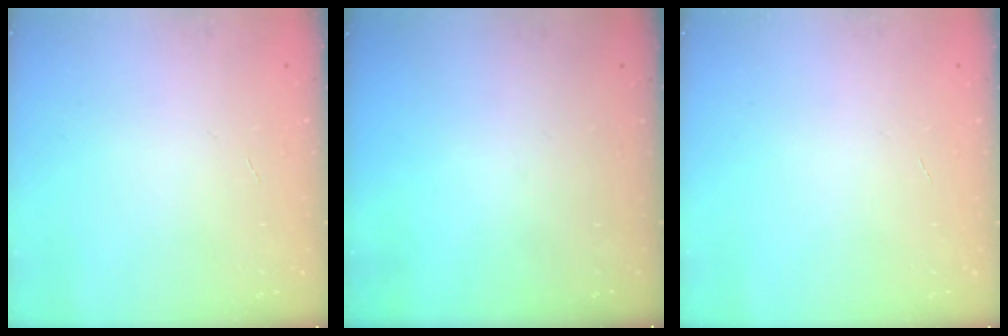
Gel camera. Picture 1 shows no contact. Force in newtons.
{"total": 0.0}
{"total": 0.0}